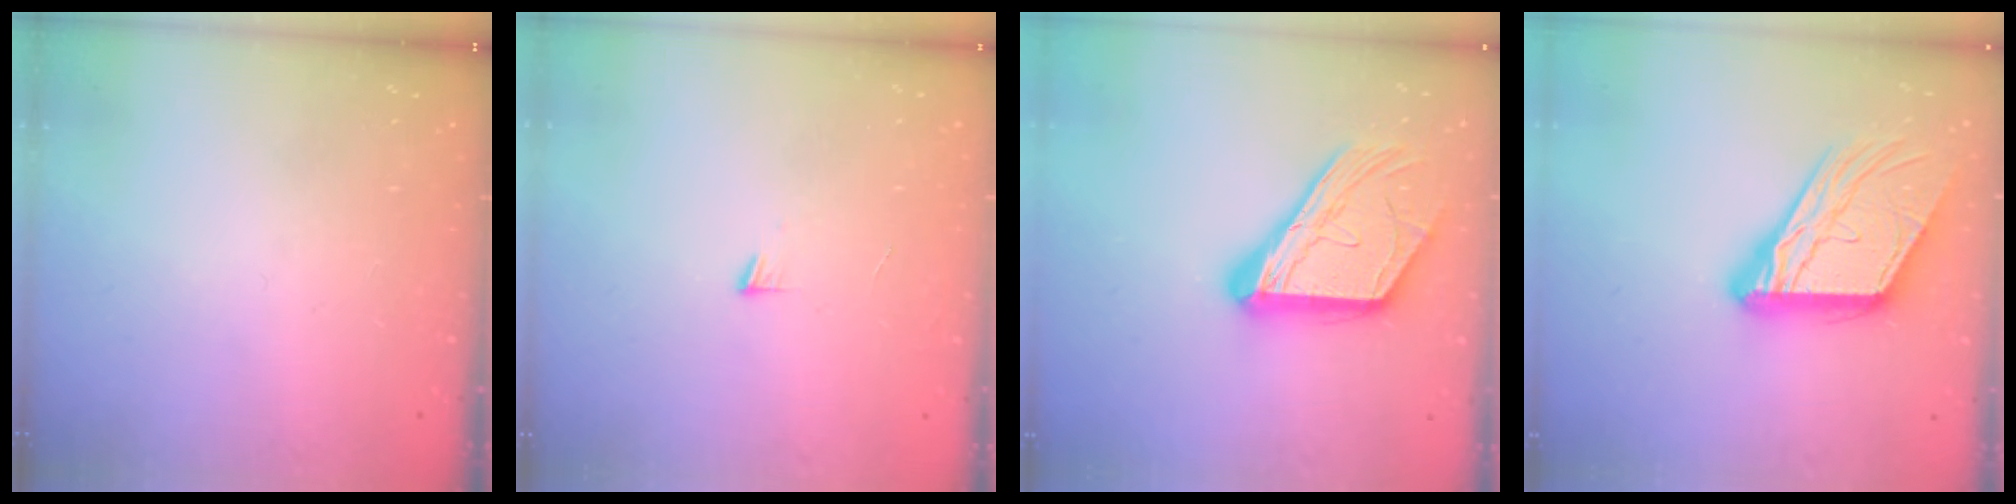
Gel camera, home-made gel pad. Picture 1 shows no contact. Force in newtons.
{"total": 4.0, "press": 3.9, "slide": 0.4}
{"total": 17.1, "press": 17.0, "slide": 1.6}
{"total": 18.3, "press": 18.2, "slide": 1.8}